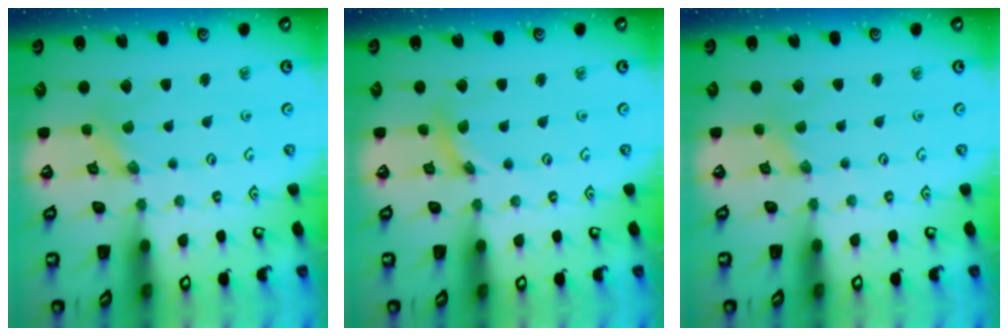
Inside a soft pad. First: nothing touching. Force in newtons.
{"total": 1.1, "press": 1.1, "slide": 0.2}
{"total": 0.0}